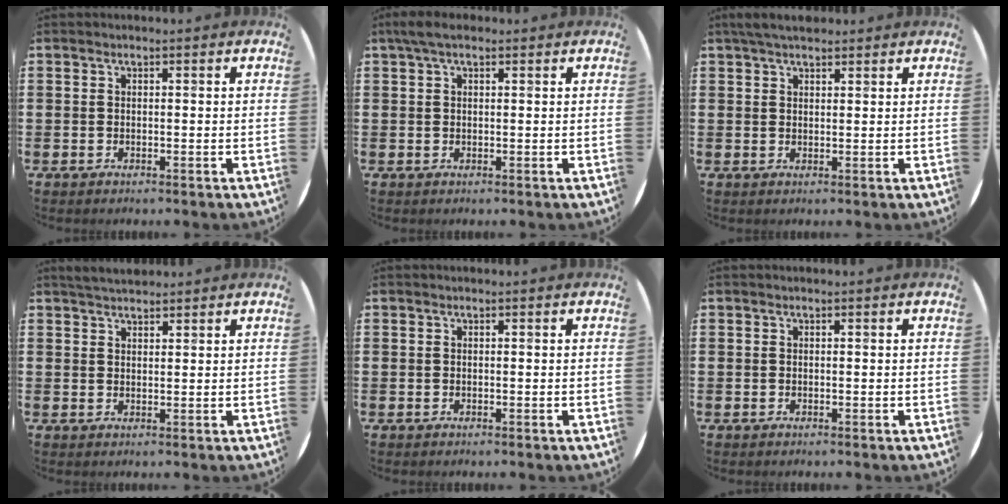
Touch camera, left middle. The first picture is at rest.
{"total": 2.2, "force": [1.3, 0.8, 1.5], "torque": [-0.031, 0.007, 0.022]}
{"total": 2.9, "force": [2.5, 0.8, 1.2], "torque": [-0.027, 0.004, 0.046]}
{"total": 2.7, "force": [2.6, 0.5, 0.4], "torque": [-0.011, -0.001, 0.049]}
{"total": 0.0}
{"total": 0.0}